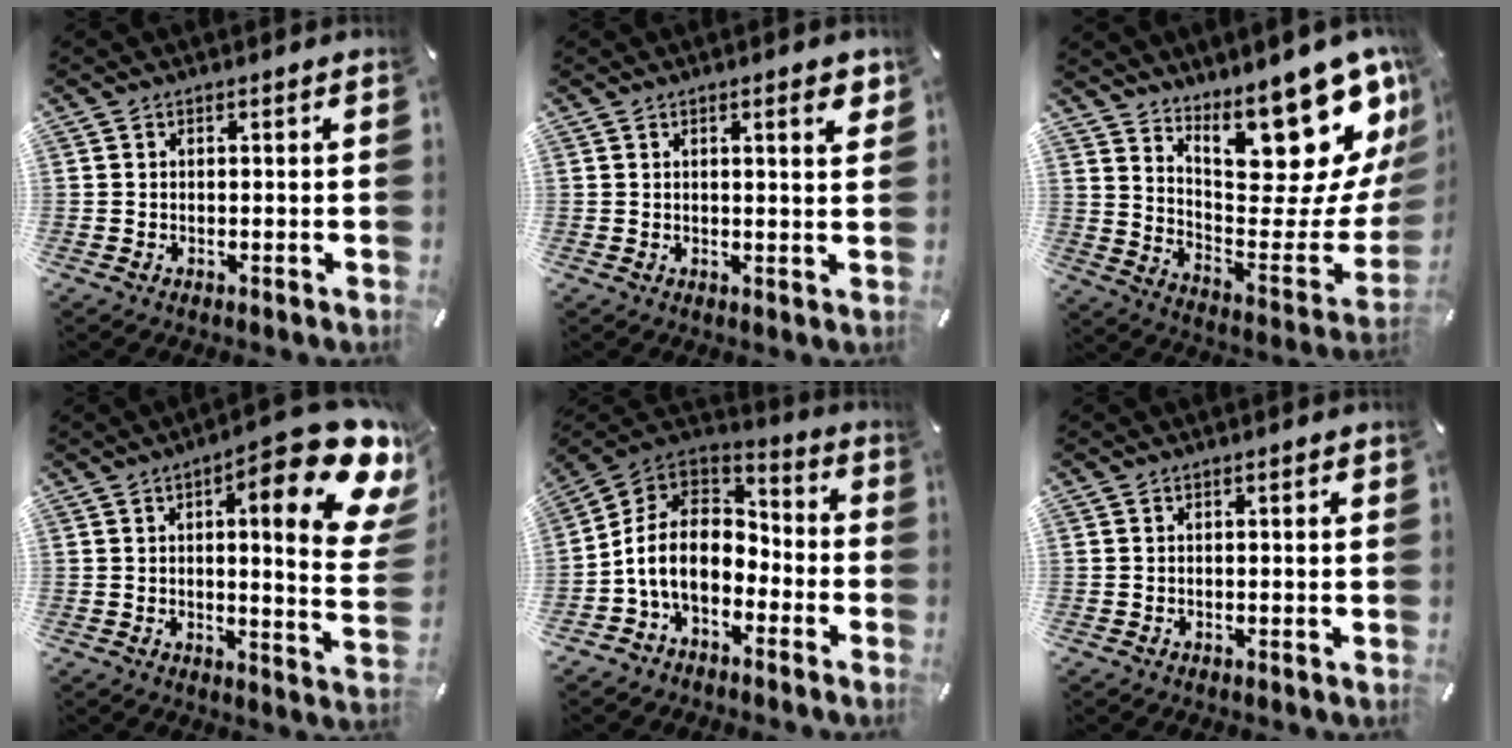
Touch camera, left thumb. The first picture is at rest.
{"total": 4.0, "force": [1.8, 0.7, 3.5], "torque": [-0.054, -0.004, 0.026]}
{"total": 22.9, "force": [17.4, 7.6, 12.7], "torque": [-0.131, -0.151, 0.284]}
{"total": 20.6, "force": [9.9, 5.4, 17.2], "torque": [-0.229, -0.076, 0.145]}
{"total": 11.8, "force": [-4.0, 8.5, 7.1], "torque": [-0.170, 0.016, -0.080]}
{"total": 1.0, "force": [0.2, 0.0, 1.0], "torque": [-0.018, -0.001, 0.003]}